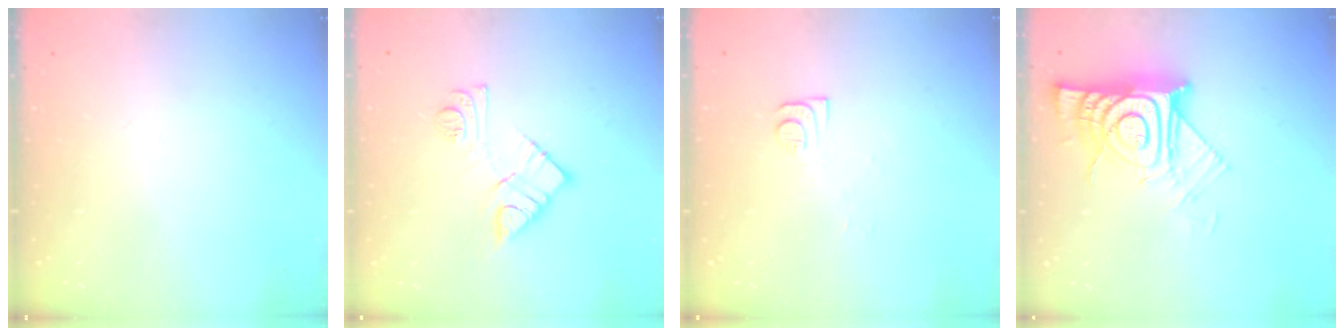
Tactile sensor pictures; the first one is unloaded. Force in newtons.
{"total": 11.1, "press": 11.0, "slide": 0.8}
{"total": 5.9, "press": 5.9, "slide": 0.8}
{"total": 14.2, "press": 14.2, "slide": 1.1}